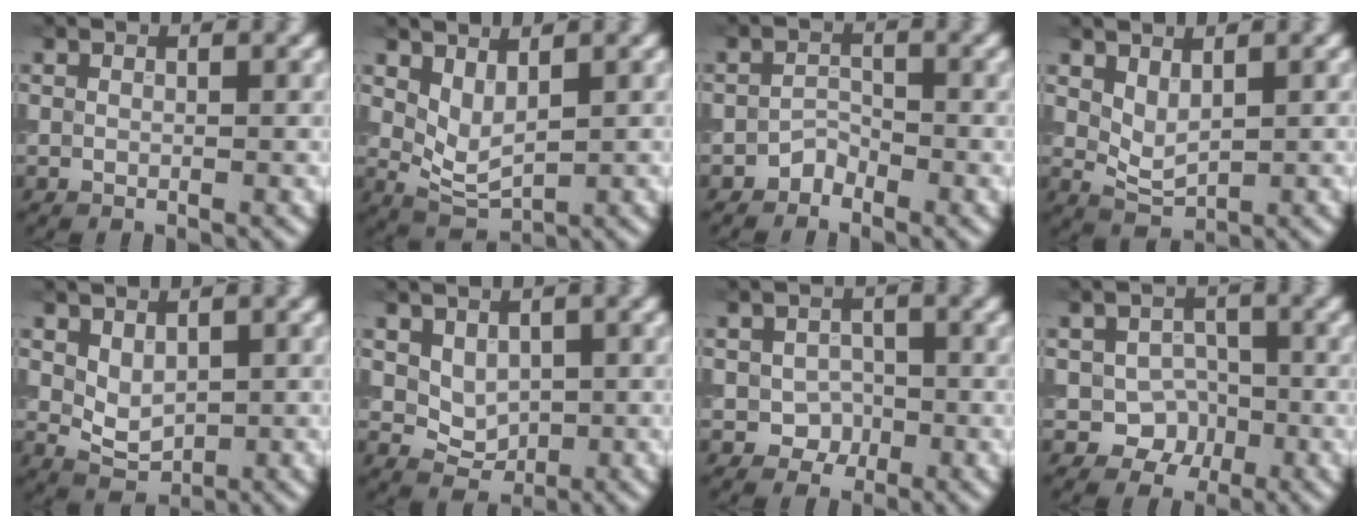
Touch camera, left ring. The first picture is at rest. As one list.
[{"total": 2.9, "force": [1.2, 1.4, 2.2], "torque": [-0.050, -0.010, 0.030]}, {"total": 1.4, "force": [-1.2, 0.7, 0.3], "torque": [-0.001, 0.009, -0.023]}, {"total": 2.1, "force": [1.0, 1.0, 1.5], "torque": [-0.033, -0.006, 0.026]}, {"total": 2.3, "force": [0.6, 1.5, 1.6], "torque": [-0.029, -0.005, 0.018]}, {"total": 2.4, "force": [0.6, 1.8, 1.5], "torque": [-0.026, -0.006, 0.016]}, {"total": 2.1, "force": [-0.6, 1.8, 0.8], "torque": [-0.011, -0.002, -0.013]}, {"total": 3.2, "force": [-1.0, 2.7, 1.3], "torque": [-0.010, -0.002, -0.015]}]